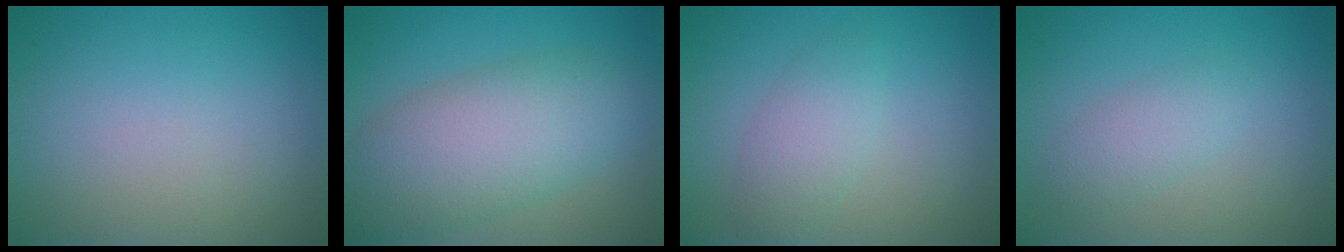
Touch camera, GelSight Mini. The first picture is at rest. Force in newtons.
{"total": 7.8, "press": 7.8, "slide": 0.4}
{"total": 2.6, "press": 2.6, "slide": 0.1}
{"total": 2.2, "press": 2.2, "slide": 0.1}